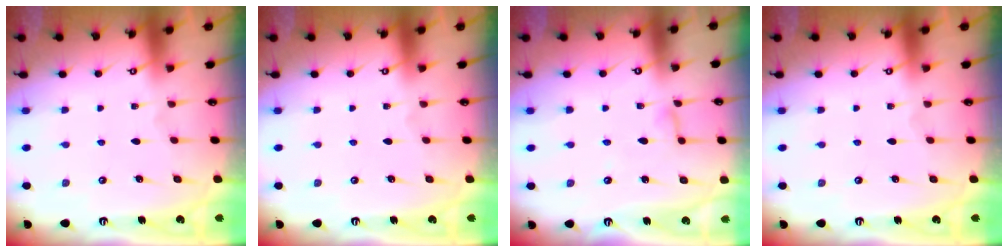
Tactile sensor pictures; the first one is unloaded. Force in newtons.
{"total": 0.0}
{"total": 3.7, "press": 3.7, "slide": 0.4}
{"total": 0.0}